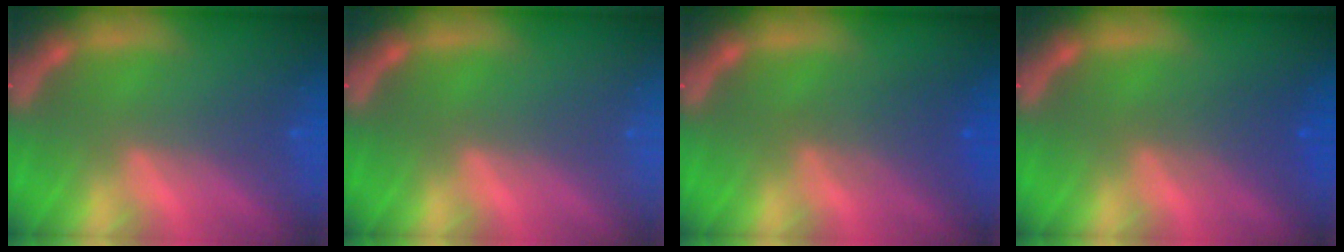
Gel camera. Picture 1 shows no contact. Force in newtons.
{"total": 0.0}
{"total": 3.0}
{"total": 2.5}